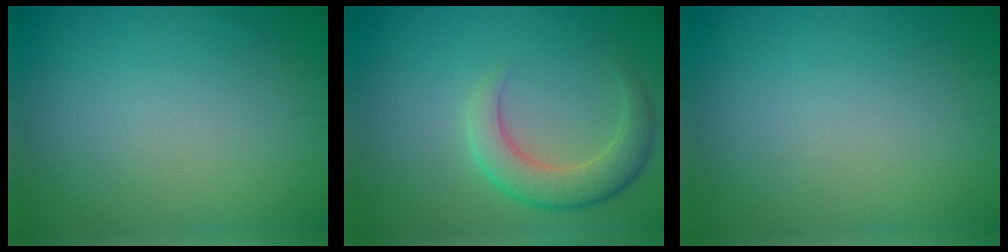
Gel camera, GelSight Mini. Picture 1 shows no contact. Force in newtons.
{"total": 4.3, "press": 4.3, "slide": 0.2}
{"total": 0.0}